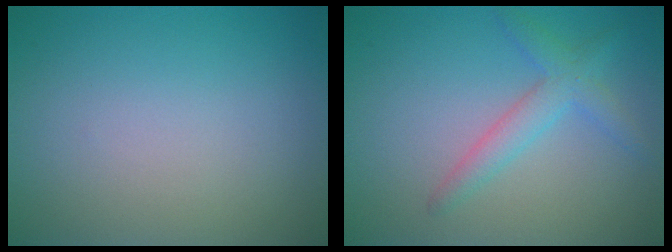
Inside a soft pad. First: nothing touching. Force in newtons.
{"total": 2.7, "press": 2.7, "slide": 0.1}